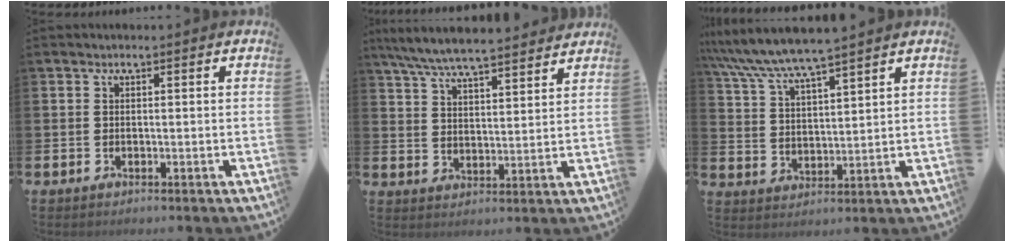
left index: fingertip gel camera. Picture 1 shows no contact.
{"total": 7.3, "force": [6.9, 0.5, 2.2], "torque": [-0.071, -0.034, 0.125]}
{"total": 6.8, "force": [6.5, 0.0, 2.2], "torque": [-0.071, -0.030, 0.115]}